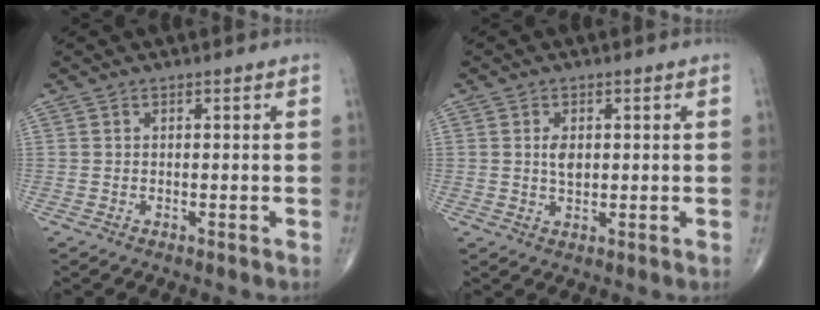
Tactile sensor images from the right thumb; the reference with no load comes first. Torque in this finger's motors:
{"motor_torque": [-0.02, 0.96, 0.21, -0.02, 0.10]}